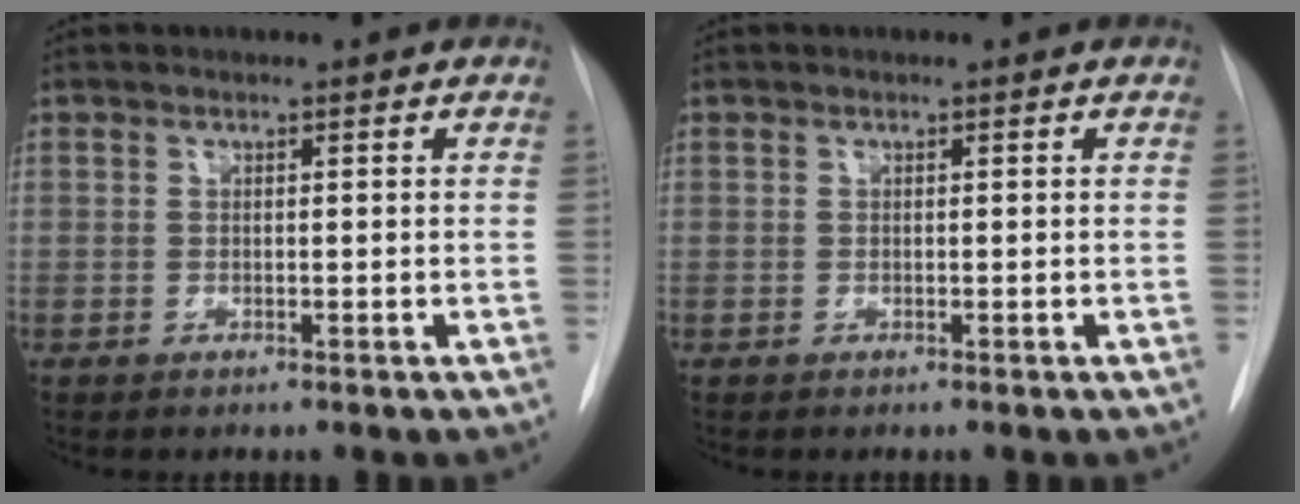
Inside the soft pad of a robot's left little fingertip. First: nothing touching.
{"total": 0.0}